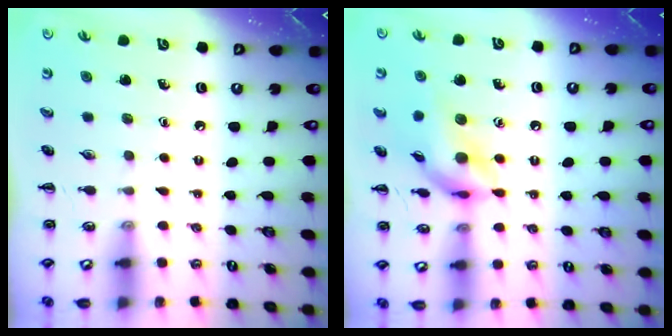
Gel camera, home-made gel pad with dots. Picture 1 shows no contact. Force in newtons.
{"total": 13.4, "press": 13.2, "slide": 2.3}